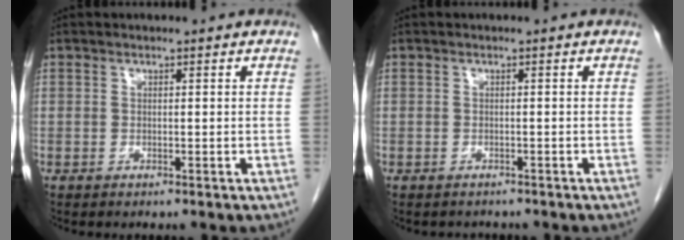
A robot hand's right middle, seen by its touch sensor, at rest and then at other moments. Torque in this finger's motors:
{"motor_torque": [-0.14, -0.24, -0.11, -0.02]}